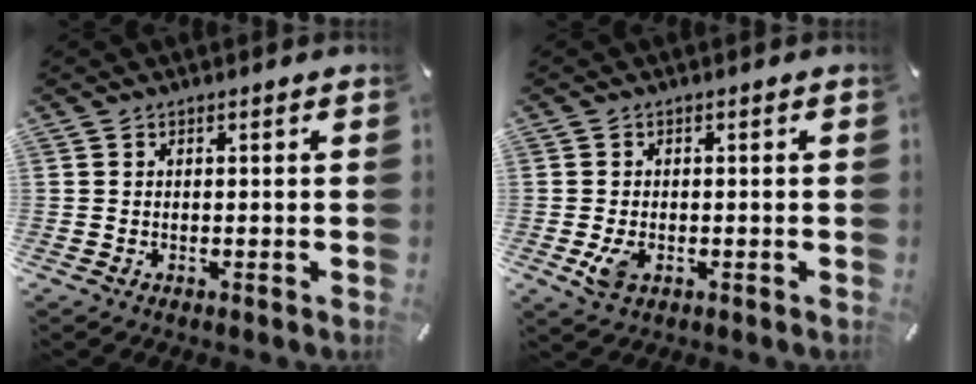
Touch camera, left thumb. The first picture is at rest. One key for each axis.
{"total": 3.9, "fx": -1.0, "fy": 2.6, "fz": 2.7, "tx": -0.065, "ty": -0.002, "tz": -0.020}